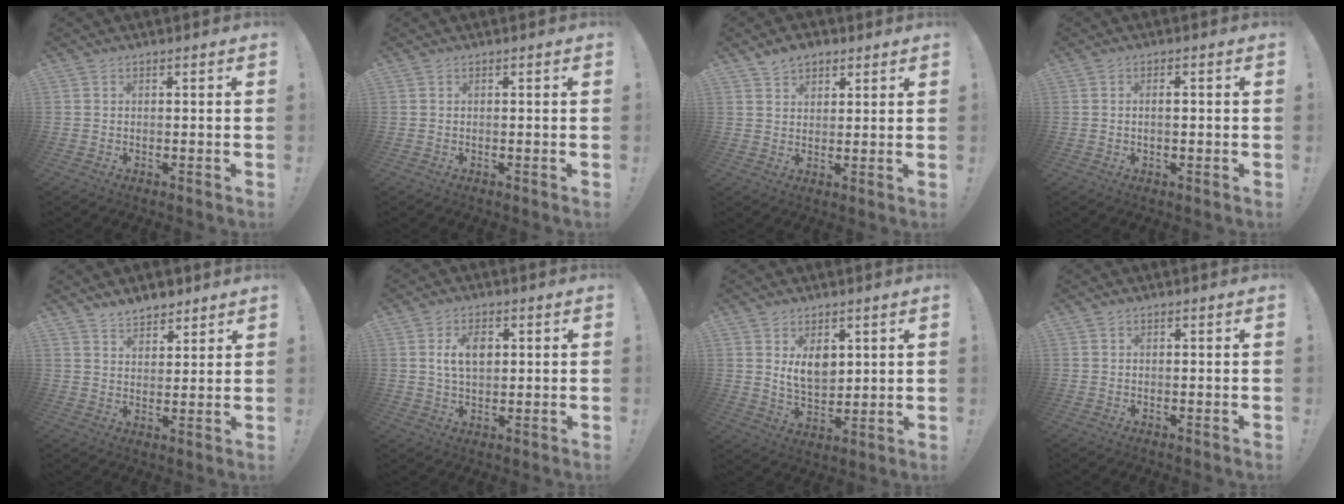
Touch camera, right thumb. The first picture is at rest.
{"total": 0.0}
{"total": 5.2, "force": [3.8, 3.4, 1.2], "torque": [-0.015, -0.017, 0.069]}
{"total": 1.7, "force": [-0.1, 0.8, 1.6], "torque": [-0.016, -0.001, -0.006]}
{"total": 6.0, "force": [5.4, 2.6, 0.9], "torque": [-0.006, -0.038, 0.100]}
{"total": 7.4, "force": [2.0, 4.8, 5.4], "torque": [-0.080, 0.001, 0.033]}
{"total": 8.5, "force": [4.1, 5.8, 4.7], "torque": [-0.070, -0.022, 0.079]}
{"total": 0.0}